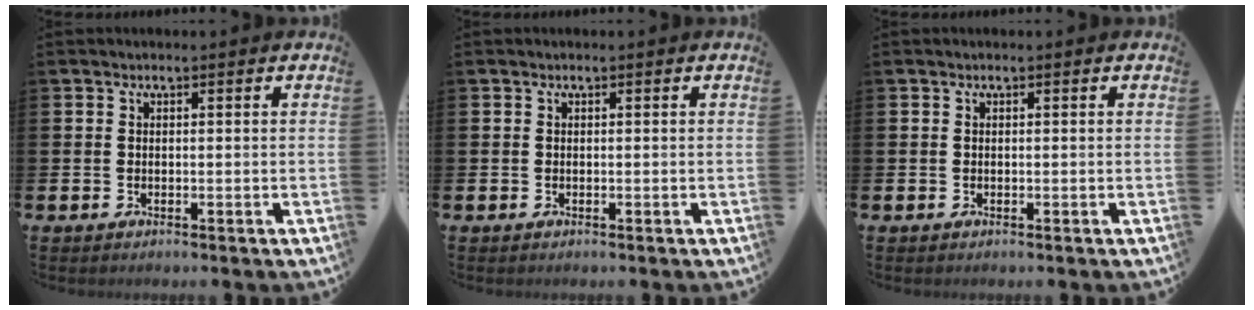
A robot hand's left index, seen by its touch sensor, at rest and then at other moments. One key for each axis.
{"total": 0.0}
{"total": 0.0}